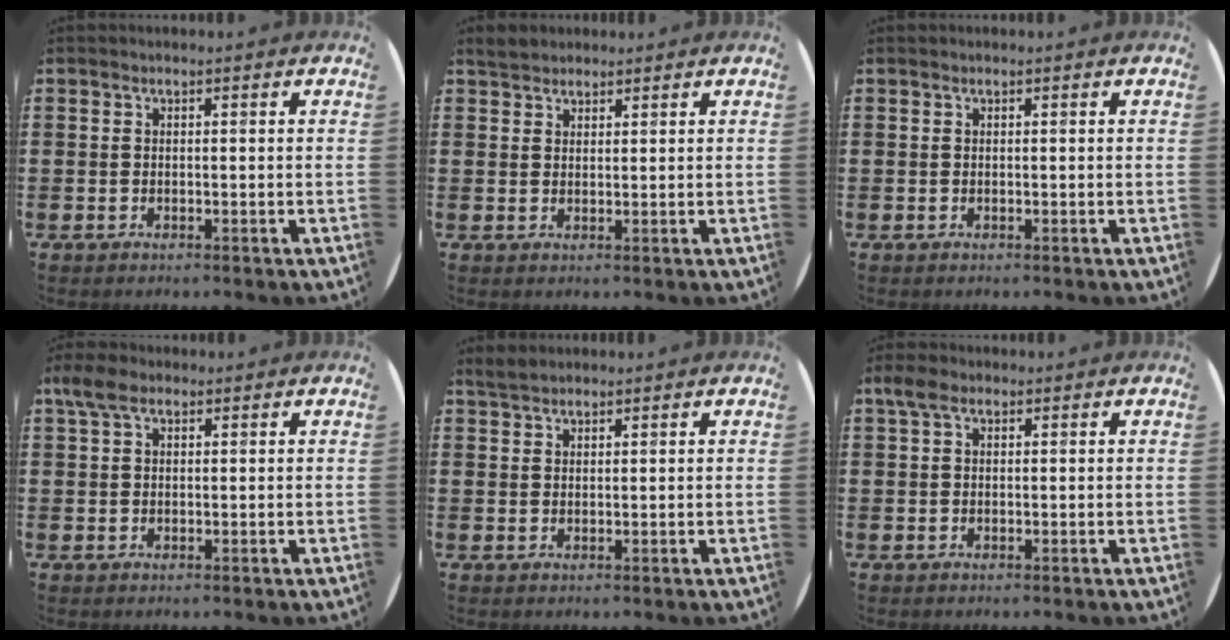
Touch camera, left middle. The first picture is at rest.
{"total": 2.2, "force": [2.1, 0.8, 0.1], "torque": [0.002, 0.003, 0.040]}
{"total": 0.0}
{"total": 3.3, "force": [1.9, 1.9, 1.9], "torque": [-0.035, 0.008, 0.033]}
{"total": 2.1, "force": [1.9, 0.6, 0.4], "torque": [-0.011, 0.006, 0.037]}
{"total": 2.2, "force": [1.1, 1.3, 1.3], "torque": [-0.022, 0.008, 0.016]}